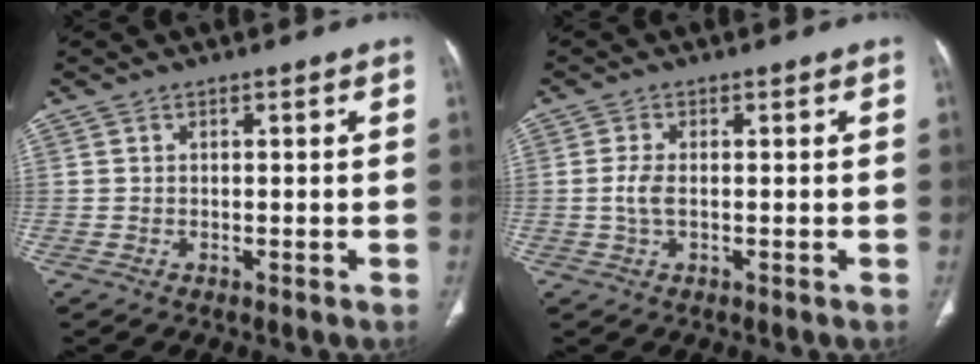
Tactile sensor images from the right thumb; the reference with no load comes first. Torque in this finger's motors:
{"motor_torque": [-0.09, -0.11, 0.64, -0.49, 0.13]}